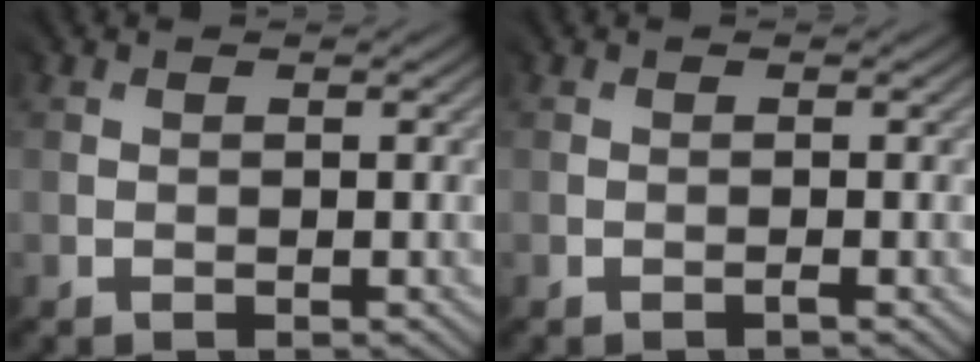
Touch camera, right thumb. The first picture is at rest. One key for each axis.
{"total": 0.9, "fx": -0.5, "fy": -0.6, "fz": -0.1, "tx": 0.004, "ty": 0.001, "tz": -0.012}